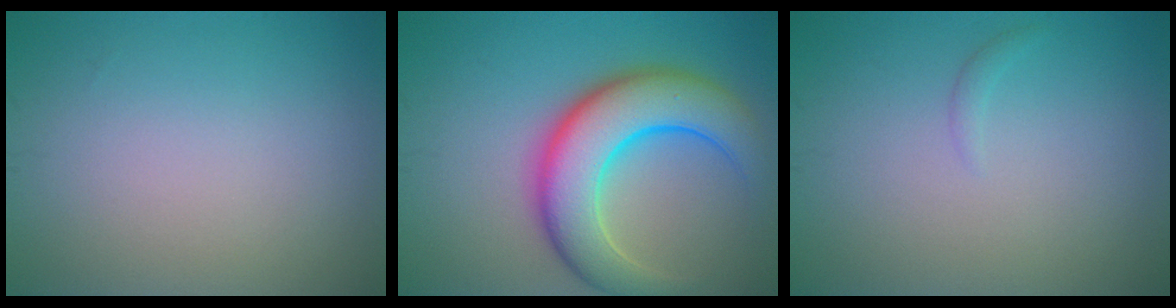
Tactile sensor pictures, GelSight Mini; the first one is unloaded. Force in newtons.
{"total": 9.0, "press": 9.0, "slide": 0.1}
{"total": 0.6, "press": 0.6, "slide": 0.1}